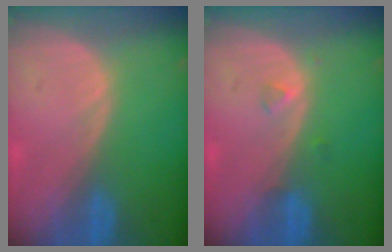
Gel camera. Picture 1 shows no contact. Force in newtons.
{"total": 1.2, "press": 1.2, "slide": 0.1}